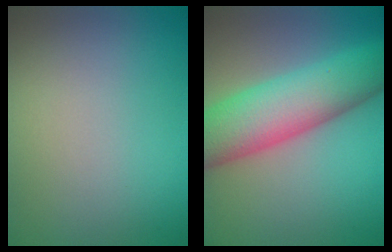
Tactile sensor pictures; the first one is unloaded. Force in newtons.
{"total": 9.6, "press": 9.6, "slide": 0.2}